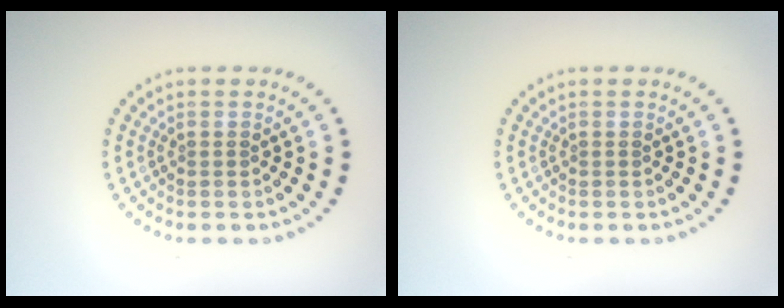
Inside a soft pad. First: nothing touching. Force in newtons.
{"total": 0.0}